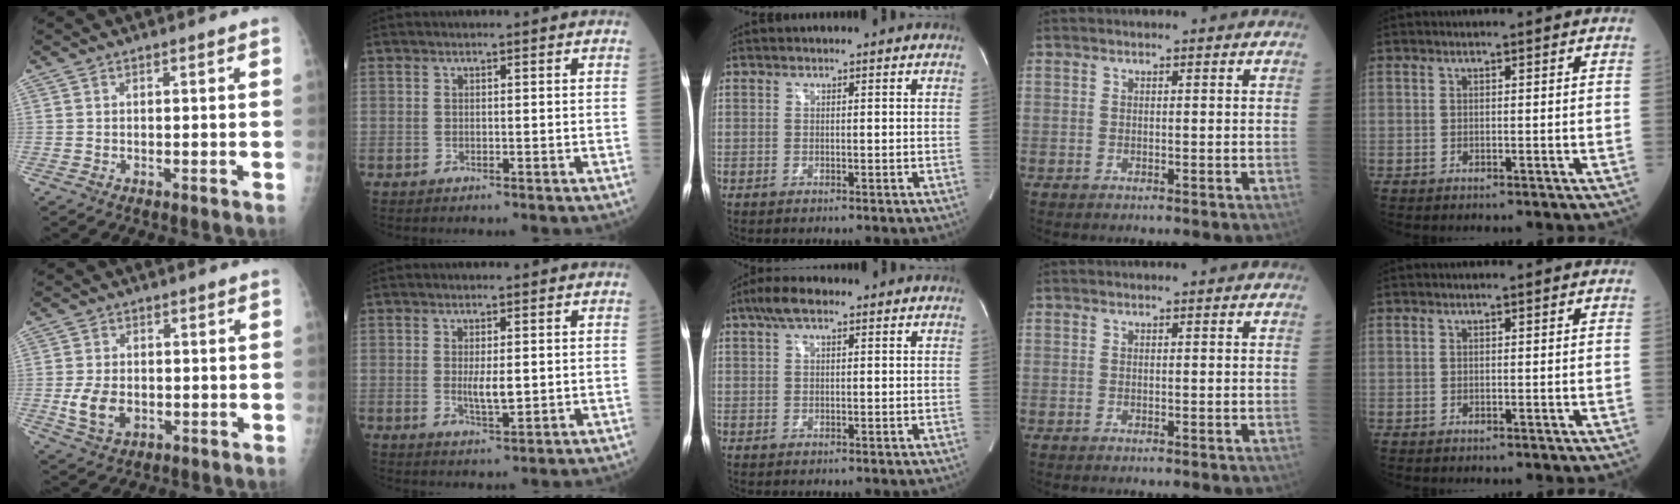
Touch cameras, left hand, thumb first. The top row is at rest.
{"thumb": {"total": 6.6, "force": [-1.0, 4.7, 4.5], "torque": [-0.075, -0.005, -0.011]}, "index": {"total": 3.3, "force": [0.0, 1.1, 3.2], "torque": [-0.062, -0.011, 0.006]}, "middle": {"total": 4.1, "force": [2.4, 1.3, 3.0], "torque": [-0.064, 0.023, 0.044]}}